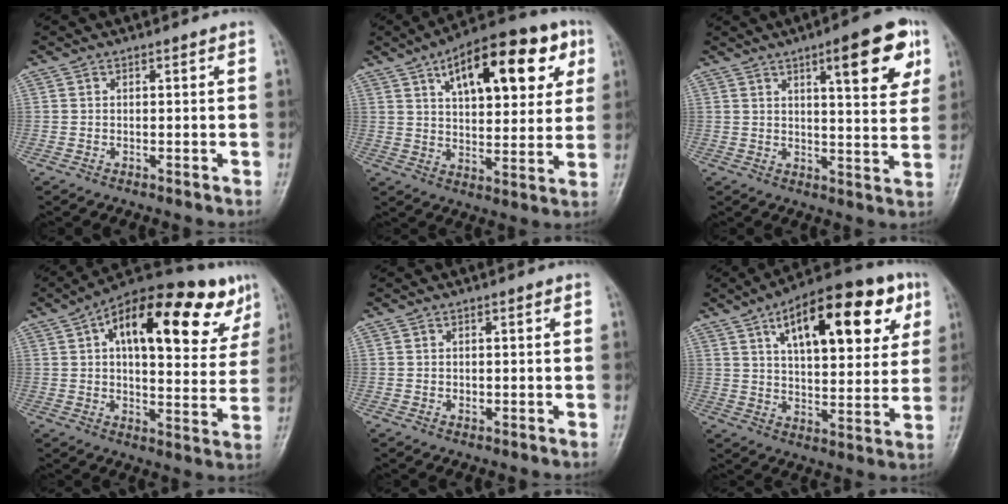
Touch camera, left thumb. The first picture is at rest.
{"total": 21.3, "force": [8.8, 9.7, 16.8], "torque": [-0.204, 0.000, 0.130]}
{"total": 13.2, "force": [6.1, 3.6, 11.1], "torque": [-0.121, -0.022, 0.077]}
{"total": 25.2, "force": [11.4, 10.7, 19.7], "torque": [-0.248, 0.006, 0.162]}
{"total": 0.9, "force": [-0.1, 0.7, 0.5], "torque": [-0.004, 0.000, 0.000]}
{"total": 23.3, "force": [9.8, 10.2, 18.6], "torque": [-0.236, -0.003, 0.146]}